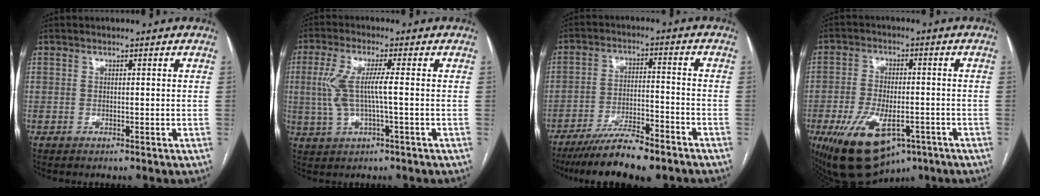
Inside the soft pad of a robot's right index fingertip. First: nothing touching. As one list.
[{"total": 6.7, "force": [0.1, 0.9, 6.7], "torque": [-0.154, 0.011, 0.002]}, {"total": 11.4, "force": [-9.4, 1.4, 6.3], "torque": [-0.102, -0.017, -0.154]}, {"total": 15.1, "force": [-7.9, 7.4, 10.5], "torque": [-0.193, -0.012, -0.117]}]